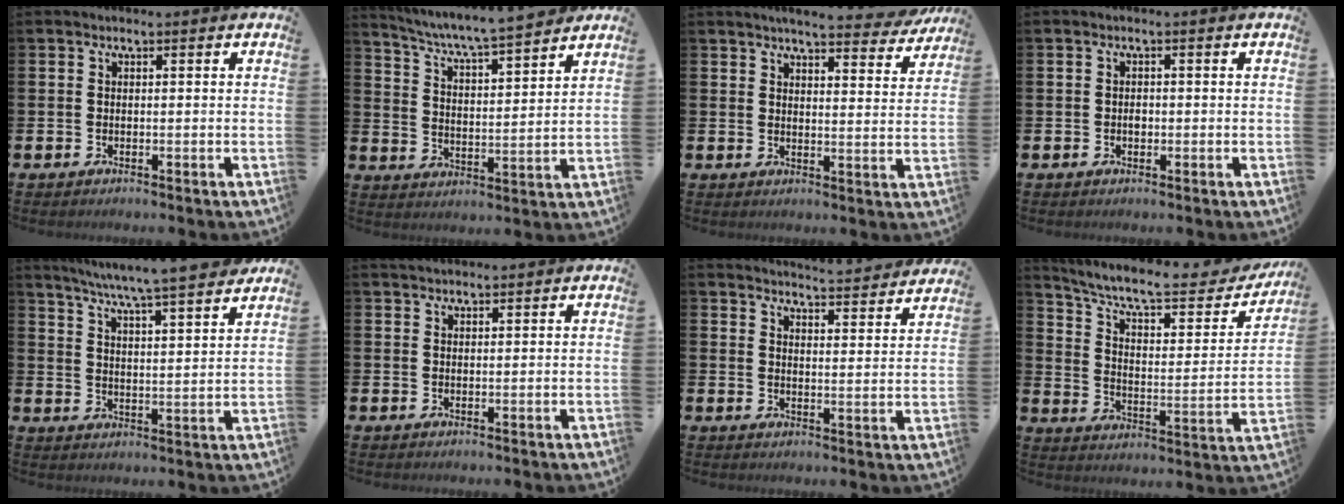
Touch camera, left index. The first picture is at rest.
{"total": 6.8, "force": [6.5, -0.1, 1.9], "torque": [-0.064, -0.050, 0.111]}
{"total": 5.2, "force": [4.9, 0.5, 1.5], "torque": [-0.025, -0.033, 0.082]}
{"total": 1.0, "force": [-0.1, 0.8, 0.6], "torque": [-0.006, 0.002, -0.005]}
{"total": 7.5, "force": [7.1, -0.5, 2.3], "torque": [-0.063, -0.056, 0.122]}
{"total": 1.8, "force": [1.8, 0.3, 0.2], "torque": [0.004, -0.005, 0.031]}
{"total": 5.1, "force": [5.1, -0.1, 0.4], "torque": [-0.013, -0.040, 0.088]}
{"total": 9.2, "force": [7.8, 2.5, 4.3], "torque": [-0.108, -0.052, 0.127]}